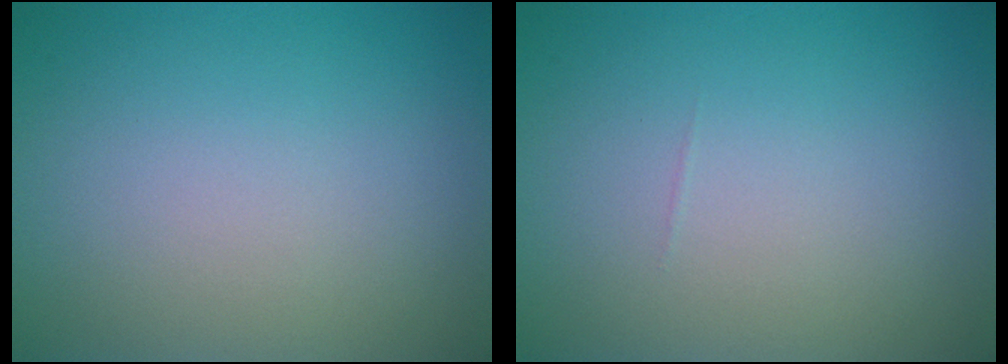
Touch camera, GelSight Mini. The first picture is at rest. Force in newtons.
{"total": 0.0}